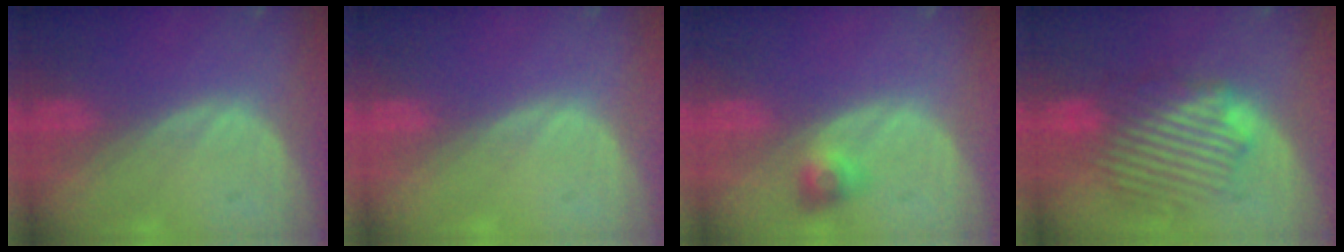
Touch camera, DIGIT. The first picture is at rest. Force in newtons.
{"total": 0.0}
{"total": 2.9, "press": 2.7, "slide": 1.2}
{"total": 8.6, "press": 8.5, "slide": 1.5}